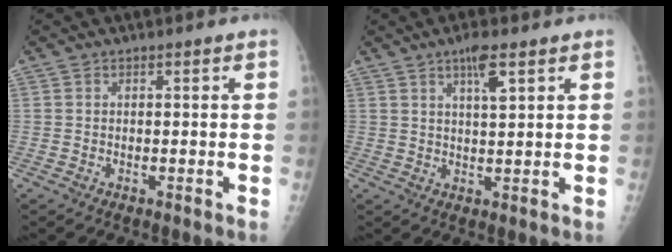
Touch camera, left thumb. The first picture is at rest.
{"total": 4.7, "force": [2.6, 0.9, 3.9], "torque": [-0.065, -0.010, 0.044]}